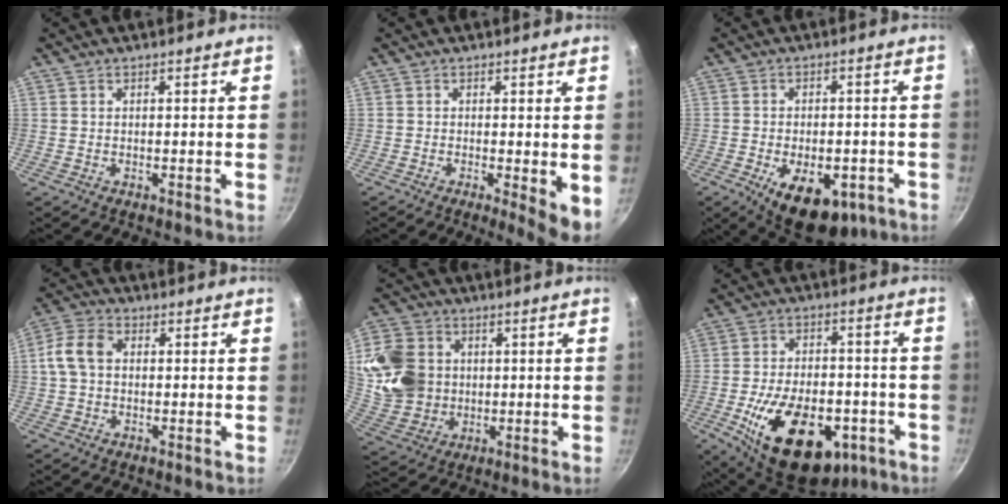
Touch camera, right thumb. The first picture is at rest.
{"total": 5.0, "force": [-0.8, 1.1, 4.8], "torque": [-0.061, -0.010, -0.009]}
{"total": 13.7, "force": [-5.7, 7.5, 10.0], "torque": [-0.113, 0.009, -0.066]}
{"total": 7.3, "force": [0.6, 5.4, 4.9], "torque": [-0.092, 0.020, -0.001]}
{"total": 14.5, "force": [2.1, 12.2, 7.5], "torque": [-0.132, -0.005, 0.049]}
{"total": 23.5, "force": [-8.5, 13.9, 17.0], "torque": [-0.252, 0.027, -0.115]}